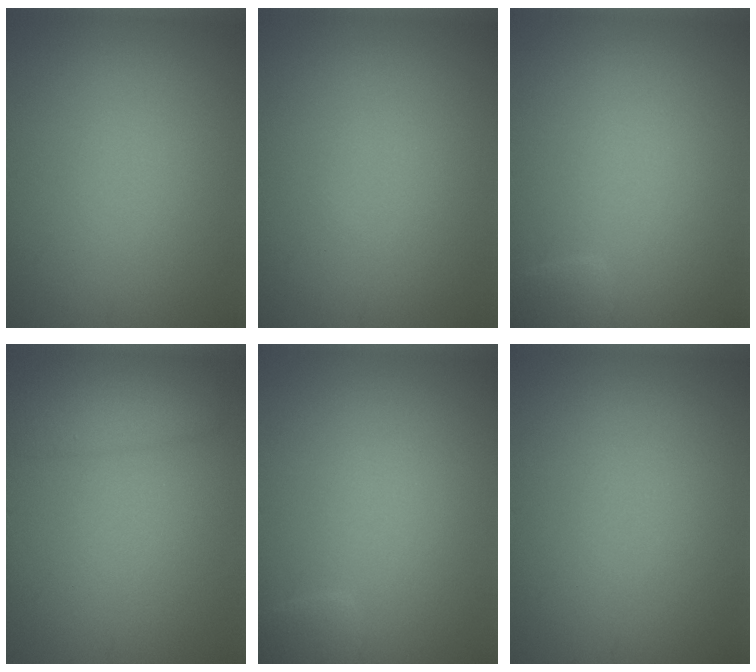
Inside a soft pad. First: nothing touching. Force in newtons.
{"total": 0.0}
{"total": 1.1, "press": 1.1, "slide": 0.1}
{"total": 2.8, "press": 2.8, "slide": 0.1}
{"total": 1.1, "press": 1.1, "slide": 0.1}
{"total": 0.0}